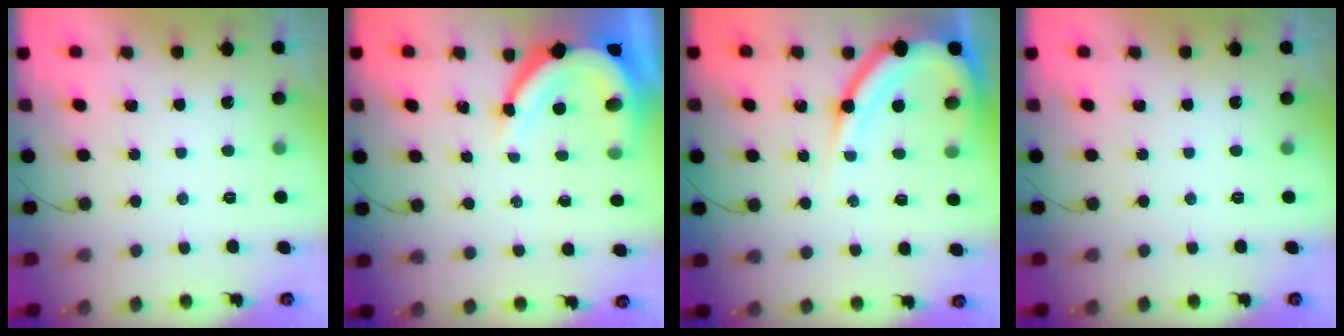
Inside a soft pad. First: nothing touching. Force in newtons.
{"total": 10.4, "press": 10.4, "slide": 1.3}
{"total": 13.0, "press": 13.0, "slide": 1.0}
{"total": 0.0}